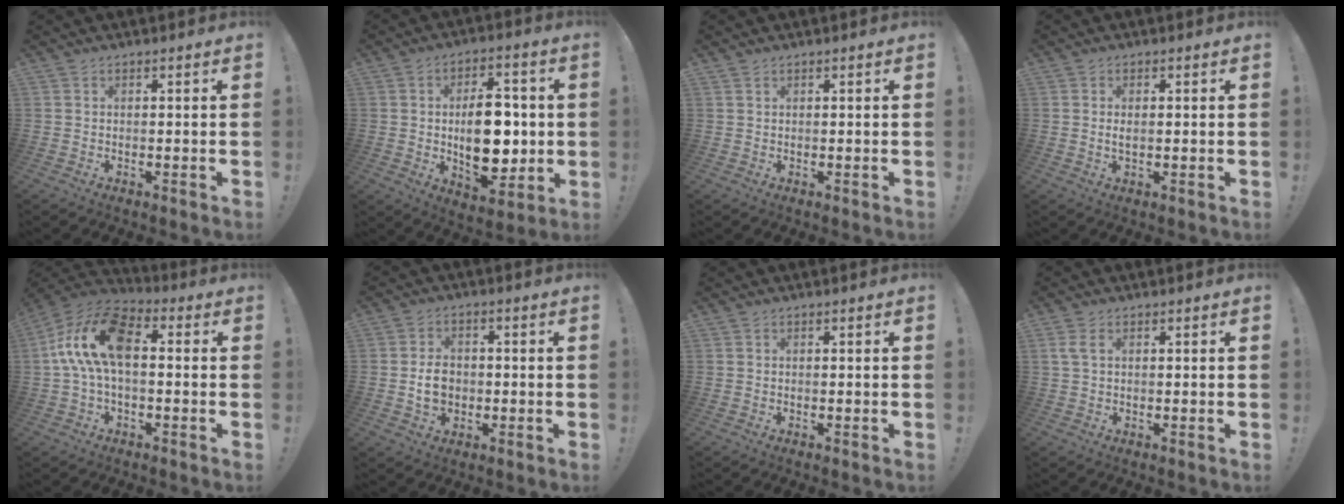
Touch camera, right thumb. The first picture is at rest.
{"total": 15.4, "force": [-1.2, 9.7, 11.9], "torque": [-0.175, 0.006, -0.019]}
{"total": 0.6, "force": [0.6, 0.2, 0.2], "torque": [-0.005, 0.000, 0.011]}
{"total": 1.8, "force": [0.2, 0.8, 1.5], "torque": [-0.028, 0.001, 0.002]}
{"total": 16.2, "force": [1.8, 8.4, 13.8], "torque": [-0.266, 0.012, 0.036]}
{"total": 6.8, "force": [-0.9, 5.5, 3.8], "torque": [-0.049, 0.007, -0.015]}
{"total": 0.0}
{"total": 2.8, "force": [1.1, 1.5, 2.1], "torque": [-0.050, 0.007, 0.022]}